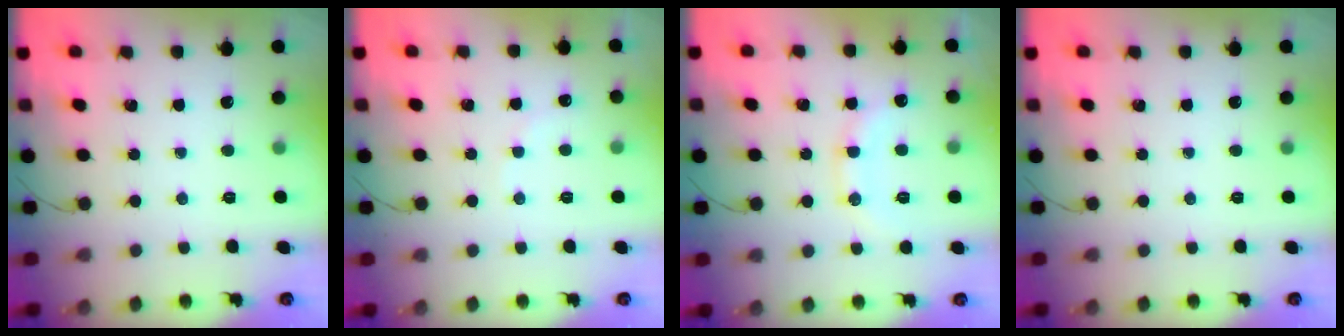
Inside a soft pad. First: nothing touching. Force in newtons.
{"total": 4.9, "press": 4.9, "slide": 0.8}
{"total": 12.6, "press": 12.6, "slide": 1.0}
{"total": 0.0}